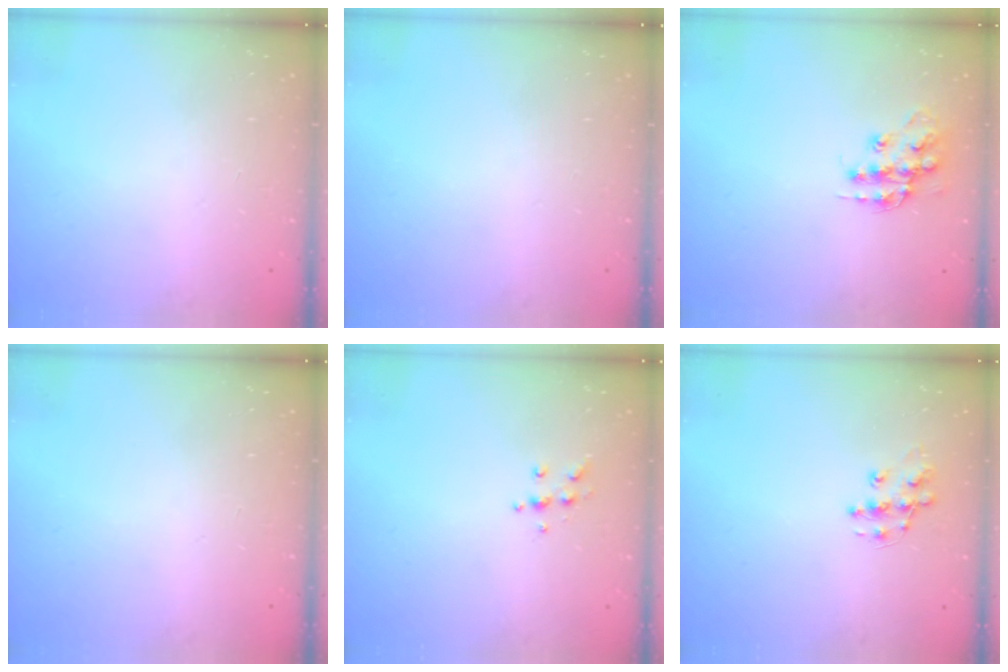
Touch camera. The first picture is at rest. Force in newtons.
{"total": 0.0}
{"total": 12.5, "press": 12.5, "slide": 0.9}
{"total": 0.0}
{"total": 5.7, "press": 5.7, "slide": 0.9}
{"total": 9.8, "press": 9.8, "slide": 0.6}